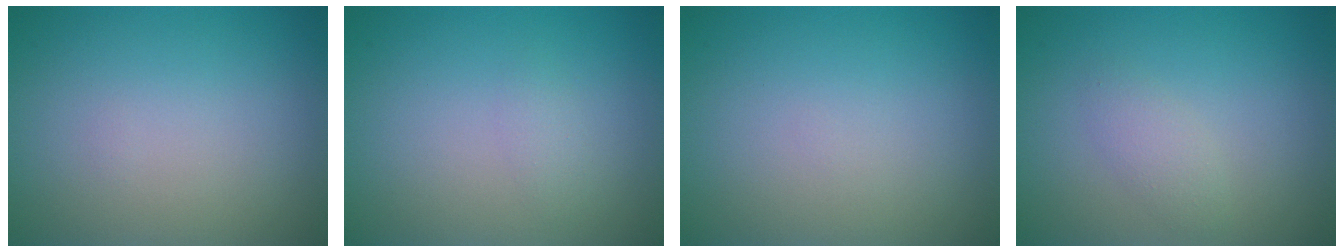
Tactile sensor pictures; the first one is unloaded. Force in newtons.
{"total": 2.1, "press": 2.1, "slide": 0.2}
{"total": 0.0}
{"total": 1.5, "press": 1.5, "slide": 0.0}